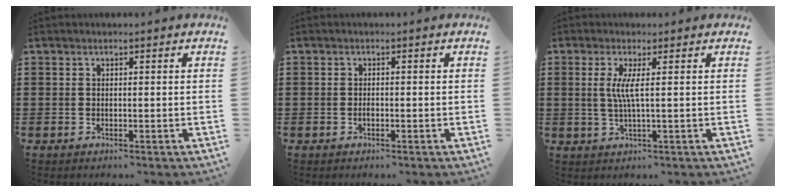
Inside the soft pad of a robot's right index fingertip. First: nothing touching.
{"total": 1.3, "force": [-0.5, 0.6, 1.0], "torque": [-0.020, -0.002, -0.008]}
{"total": 3.8, "force": [0.4, -0.2, 3.8], "torque": [-0.082, -0.010, 0.003]}